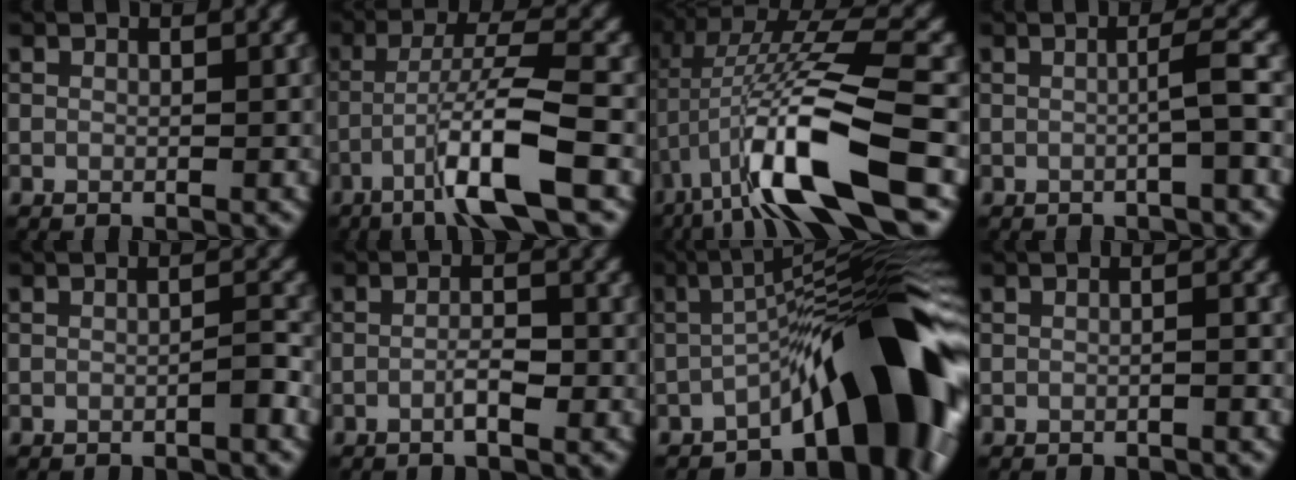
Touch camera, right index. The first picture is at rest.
{"total": 7.2, "force": [-3.4, 0.4, 6.3], "torque": [-0.112, 0.012, -0.068]}
{"total": 11.6, "force": [-3.6, 2.5, 10.7], "torque": [-0.203, 0.011, -0.066]}
{"total": 2.2, "force": [-0.5, 0.1, 2.1], "torque": [-0.031, 0.012, -0.018]}
{"total": 1.1, "force": [-0.6, 0.0, 0.9], "torque": [-0.014, 0.008, -0.011]}
{"total": 2.2, "force": [-0.8, 0.4, 2.0], "torque": [-0.035, 0.002, -0.017]}
{"total": 13.4, "force": [-5.4, 3.7, 11.7], "torque": [-0.148, 0.020, -0.088]}
{"total": 0.8, "force": [-0.4, 0.1, 0.7], "torque": [-0.010, 0.006, -0.012]}